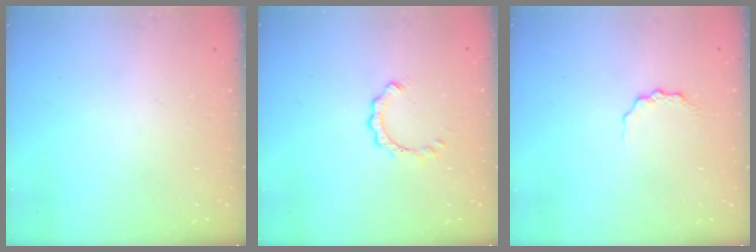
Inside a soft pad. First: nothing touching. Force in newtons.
{"total": 3.7, "press": 3.7, "slide": 0.2}
{"total": 3.6, "press": 3.5, "slide": 0.5}